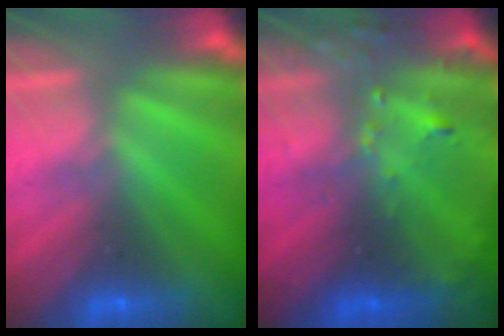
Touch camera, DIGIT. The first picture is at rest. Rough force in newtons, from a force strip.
{"total": 5.8}